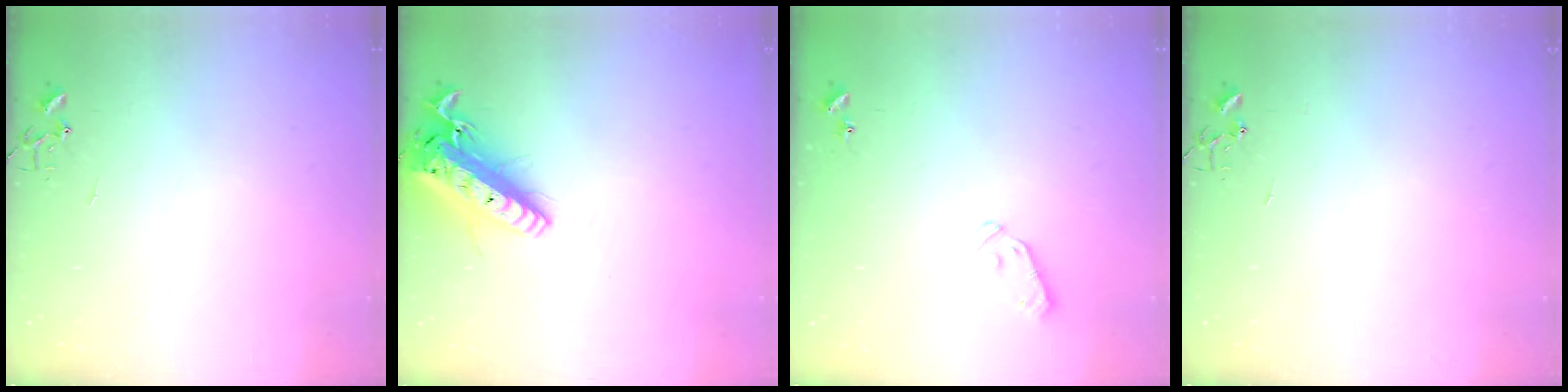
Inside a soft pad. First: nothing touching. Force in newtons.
{"total": 19.8, "press": 19.4, "slide": 4.0}
{"total": 5.9, "press": 5.9, "slide": 0.6}
{"total": 0.0}